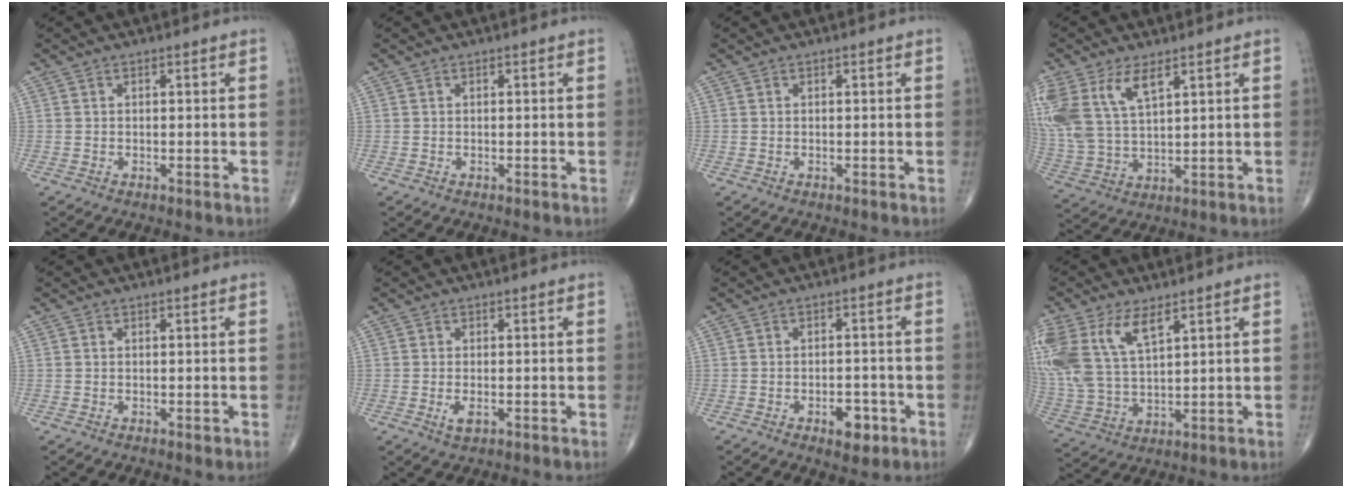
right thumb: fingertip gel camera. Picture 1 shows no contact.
{"total": 0.0}
{"total": 0.0}
{"total": 14.8, "force": [6.9, 7.5, 10.8], "torque": [-0.247, -0.015, 0.144]}
{"total": 0.7, "force": [-0.2, 0.4, 0.5], "torque": [-0.005, -0.001, -0.003]}
{"total": 2.4, "force": [-0.7, 1.1, 2.0], "torque": [-0.040, -0.004, -0.012]}
{"total": 5.2, "force": [-2.4, 2.8, 3.7], "torque": [-0.036, 0.011, -0.030]}
{"total": 16.6, "force": [7.8, 8.3, 12.1], "torque": [-0.285, -0.011, 0.161]}